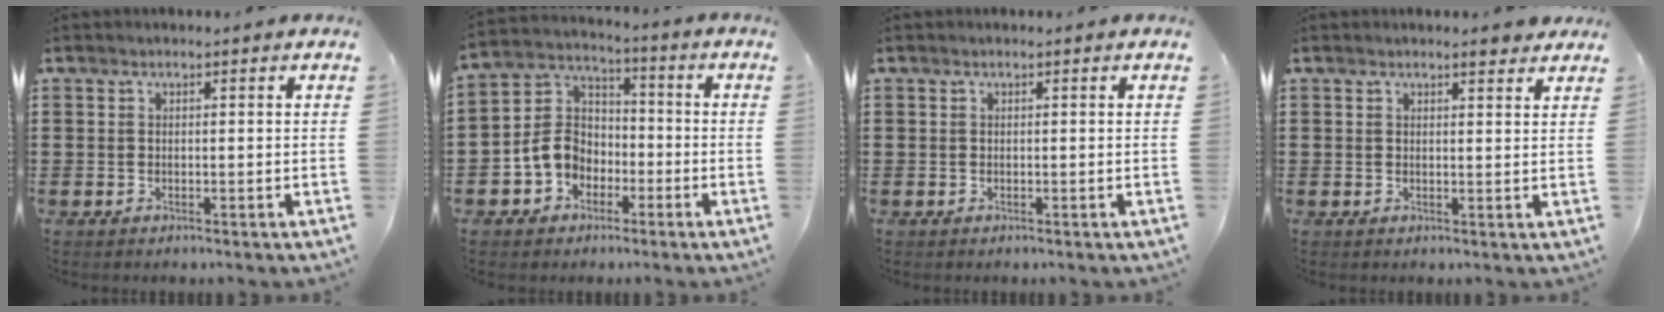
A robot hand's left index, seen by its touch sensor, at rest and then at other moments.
{"total": 7.4, "force": [-2.5, 6.2, 3.2], "torque": [-0.103, 0.010, -0.058]}
{"total": 0.0}
{"total": 2.3, "force": [2.0, 0.4, 0.9], "torque": [-0.012, 0.000, 0.036]}